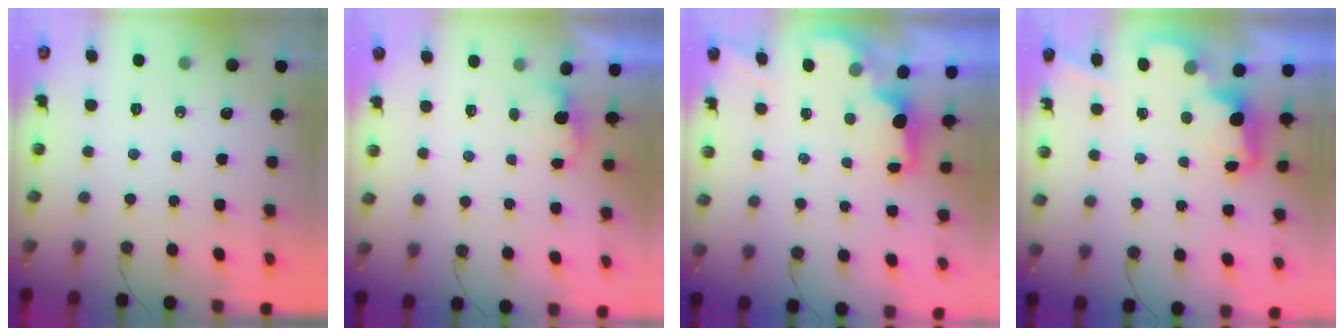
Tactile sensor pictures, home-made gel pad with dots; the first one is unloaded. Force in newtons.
{"total": 1.1, "press": 0.8, "slide": 0.7}
{"total": 1.6, "press": 1.4, "slide": 0.7}
{"total": 2.5, "press": 2.4, "slide": 0.5}